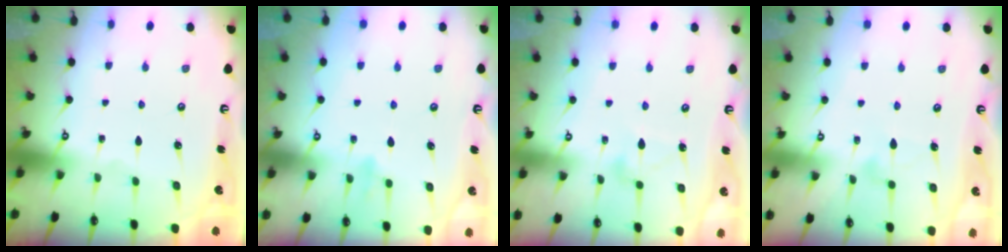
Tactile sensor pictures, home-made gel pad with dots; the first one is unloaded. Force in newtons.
{"total": 8.2, "press": 8.0, "slide": 1.5}
{"total": 8.1, "press": 8.1, "slide": 0.4}
{"total": 6.6, "press": 6.5, "slide": 0.4}